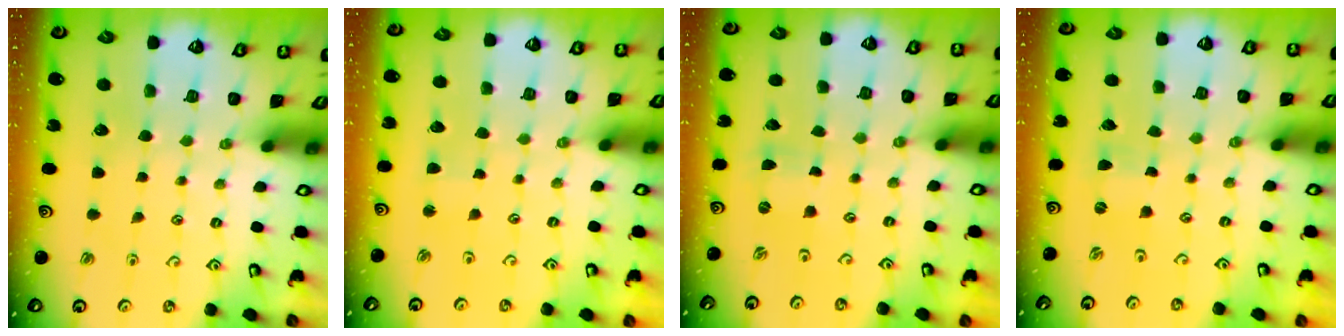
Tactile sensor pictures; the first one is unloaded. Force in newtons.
{"total": 1.6, "press": 1.5, "slide": 0.2}
{"total": 0.0}
{"total": 0.0}